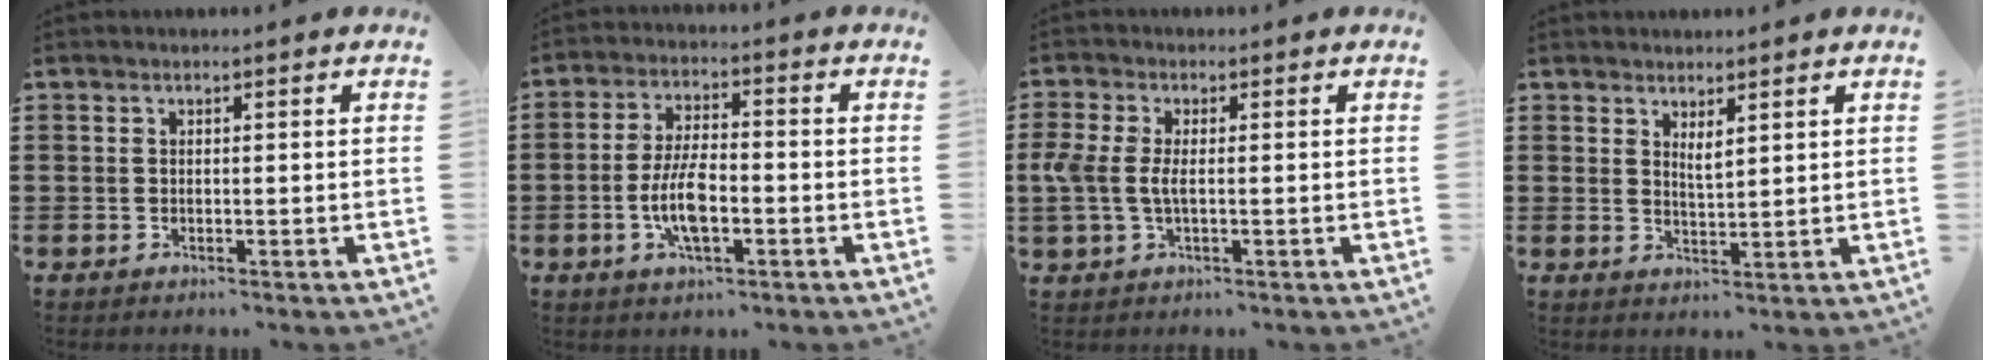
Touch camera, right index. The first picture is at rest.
{"total": 7.5, "force": [-2.0, 2.9, 6.7], "torque": [-0.147, -0.001, -0.042]}
{"total": 3.9, "force": [-0.3, 1.8, 3.5], "torque": [-0.093, -0.005, -0.015]}
{"total": 2.1, "force": [1.6, 0.4, 1.3], "torque": [-0.028, 0.002, 0.030]}